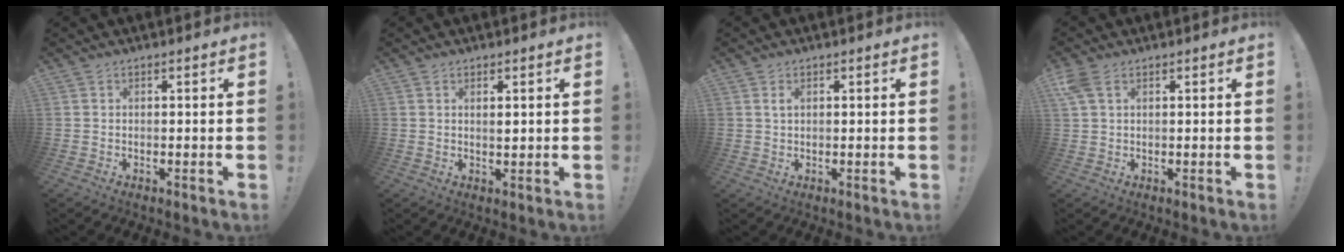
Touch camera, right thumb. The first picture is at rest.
{"total": 1.3, "force": [0.6, 0.4, 1.1], "torque": [-0.015, -0.003, 0.009]}
{"total": 1.6, "force": [0.8, 0.8, 1.1], "torque": [-0.015, 0.000, 0.013]}
{"total": 4.3, "force": [1.9, 2.5, 2.9], "torque": [-0.058, -0.002, 0.037]}